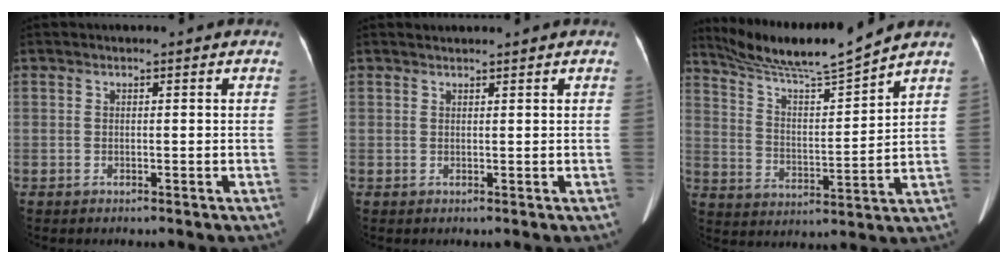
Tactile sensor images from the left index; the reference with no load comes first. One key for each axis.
{"total": 1.8, "fx": 1.7, "fy": 0.0, "fz": 0.4, "tx": -0.007, "ty": 0.021, "tz": 0.034}
{"total": 12.8, "fx": 11.8, "fy": -1.8, "fz": 4.5, "tx": -0.087, "ty": -0.011, "tz": 0.211}